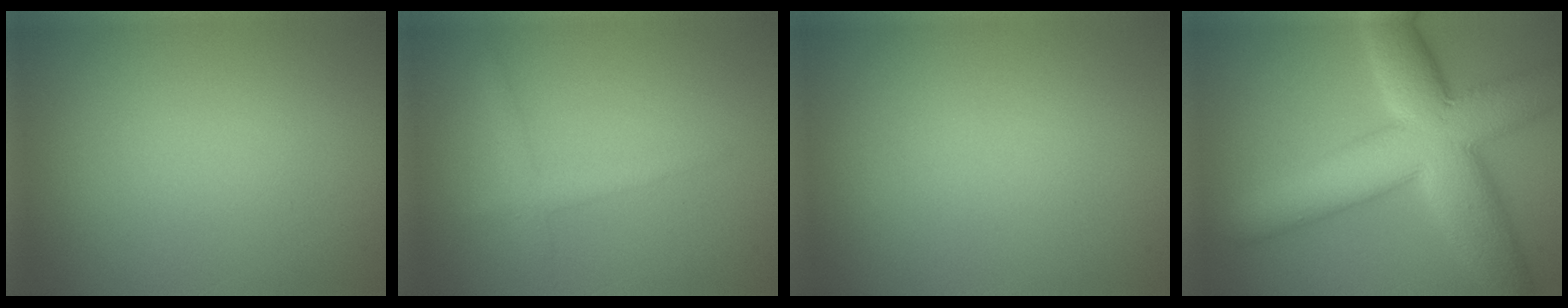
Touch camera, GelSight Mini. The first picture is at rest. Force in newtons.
{"total": 1.8, "press": 1.8, "slide": 0.1}
{"total": 0.0}
{"total": 11.8, "press": 11.8, "slide": 0.7}